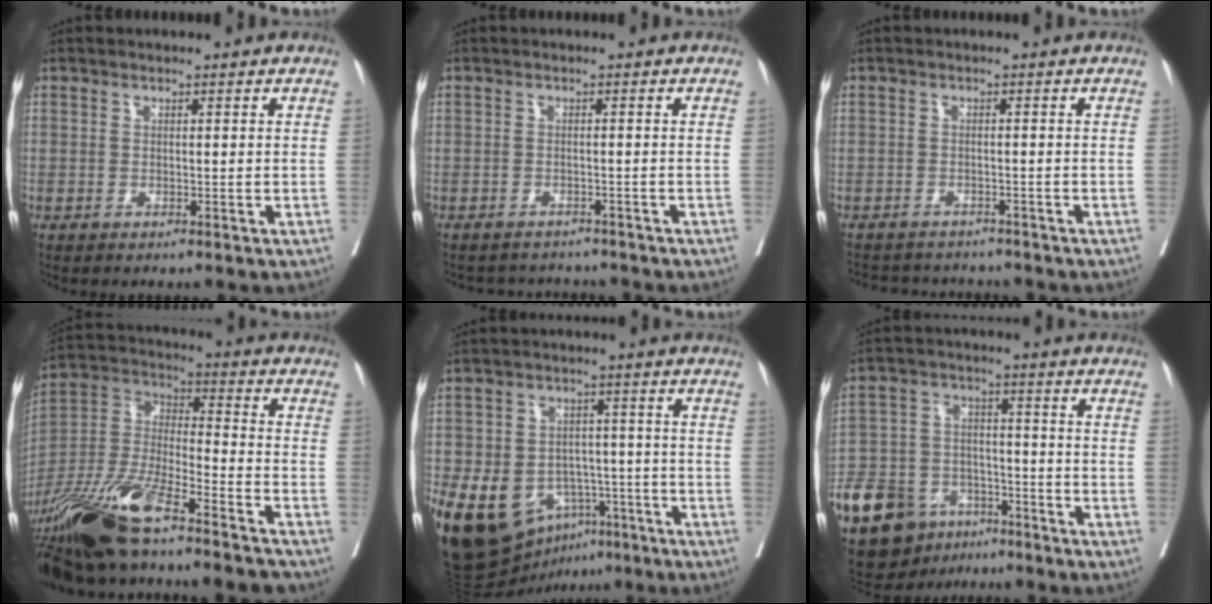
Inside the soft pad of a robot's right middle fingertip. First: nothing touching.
{"total": 3.8, "force": [-3.5, 1.0, -0.8], "torque": [0.015, 0.005, -0.052]}
{"total": 5.4, "force": [-5.2, 1.7, 0.0], "torque": [0.007, 0.005, -0.071]}
{"total": 26.5, "force": [-20.1, 4.9, 16.6], "torque": [-0.363, -0.032, -0.355]}
{"total": 15.1, "force": [-7.0, 11.1, 7.5], "torque": [-0.131, 0.023, -0.098]}
{"total": 20.9, "force": [-13.5, 12.2, 10.3], "torque": [-0.269, 0.004, -0.230]}